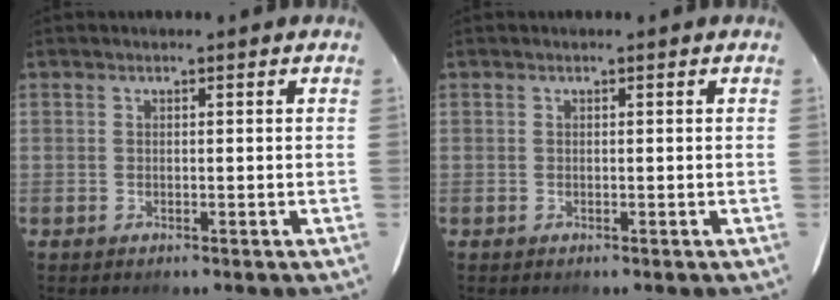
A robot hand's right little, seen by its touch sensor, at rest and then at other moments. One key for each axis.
{"total": 0.0}